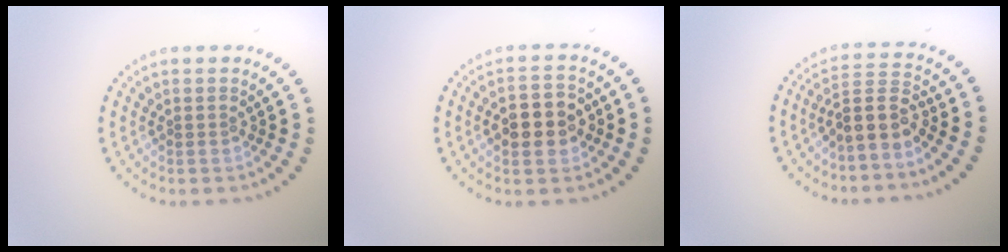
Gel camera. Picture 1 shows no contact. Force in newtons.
{"total": 4.3, "press": 4.3, "slide": 0.2}
{"total": 3.2, "press": 2.4, "slide": 2.0}